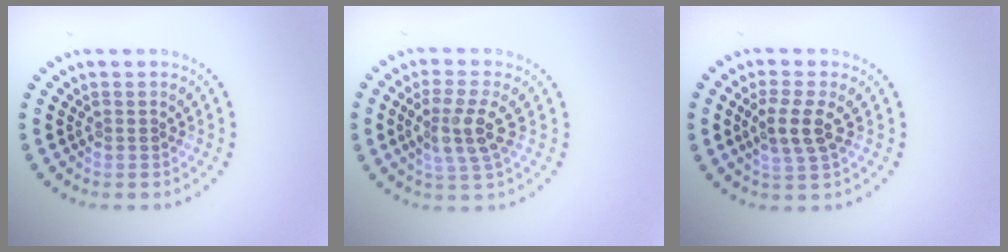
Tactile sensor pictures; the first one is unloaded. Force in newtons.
{"total": 3.4, "press": 2.9, "slide": 1.7}
{"total": 2.8, "press": 2.6, "slide": 1.1}